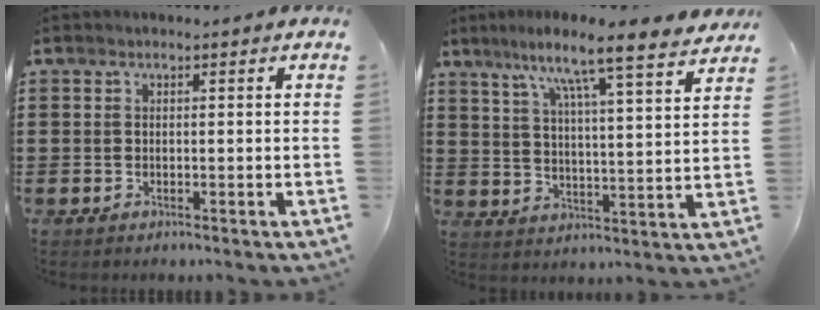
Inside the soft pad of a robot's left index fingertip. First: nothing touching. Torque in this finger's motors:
{"motor_torque": [2.14, 0.00, 0.76, 0.21]}